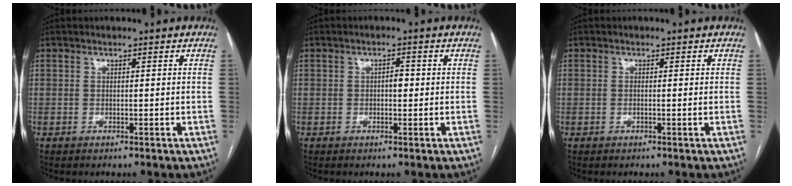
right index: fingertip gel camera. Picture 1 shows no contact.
{"total": 1.6, "force": [-0.1, 0.8, 1.4], "torque": [-0.019, 0.004, -0.003]}
{"total": 1.0, "force": [0.0, 0.0, 1.0], "torque": [-0.021, -0.002, 0.001]}